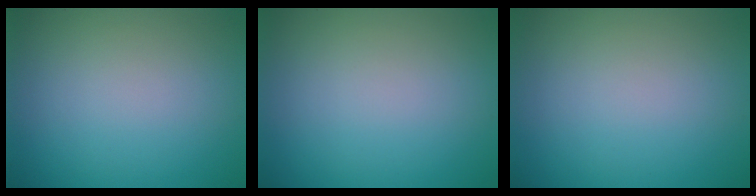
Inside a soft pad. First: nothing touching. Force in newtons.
{"total": 0.0}
{"total": 0.0}